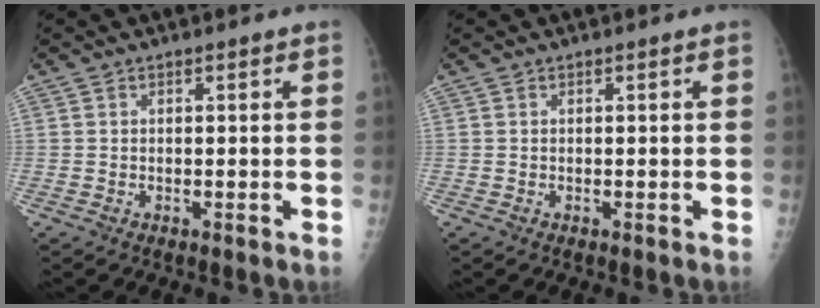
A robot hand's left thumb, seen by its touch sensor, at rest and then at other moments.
{"total": 0.0}